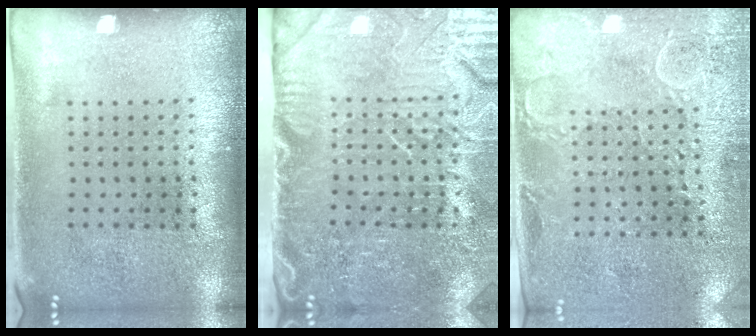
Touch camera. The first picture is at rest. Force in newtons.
{"total": 5.1, "press": 4.5, "slide": 2.5}
{"total": 2.8, "press": 2.7, "slide": 0.8}